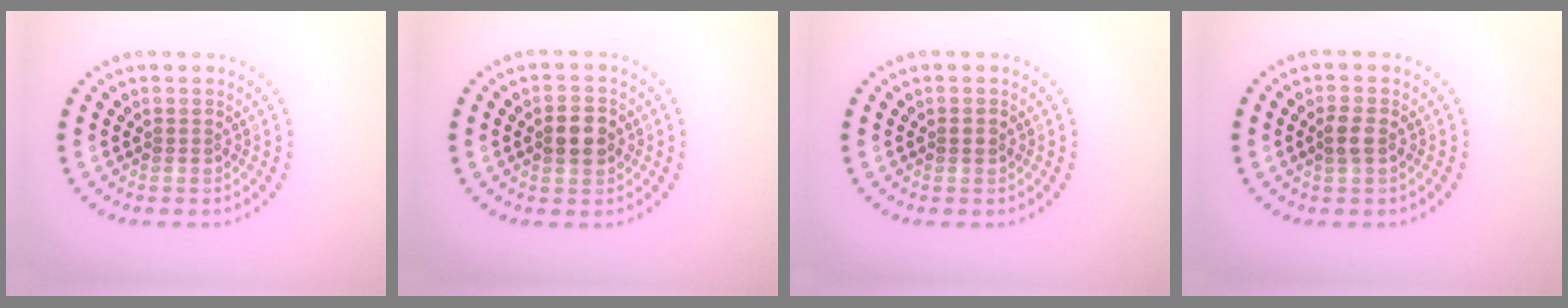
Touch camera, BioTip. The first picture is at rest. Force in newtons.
{"total": 2.6, "press": 2.6, "slide": 0.2}
{"total": 0.9, "press": 0.9, "slide": 0.1}
{"total": 1.6, "press": 1.6, "slide": 0.2}